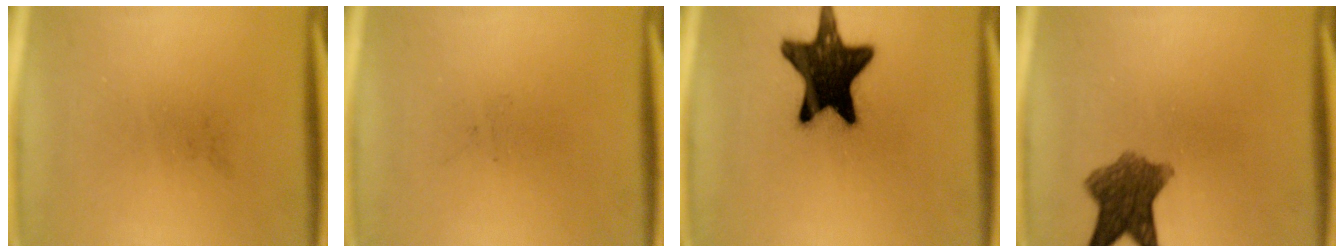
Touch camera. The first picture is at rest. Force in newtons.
{"total": 0.0}
{"total": 18.1}
{"total": 8.0}